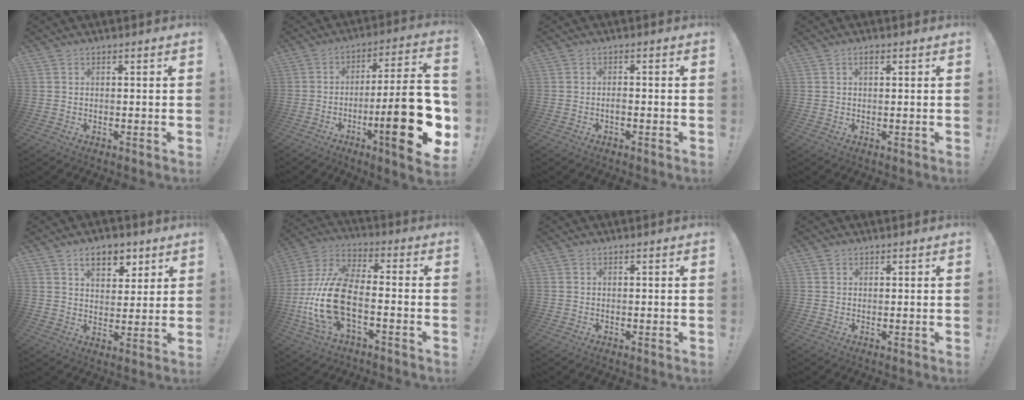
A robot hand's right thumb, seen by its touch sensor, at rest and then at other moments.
{"total": 25.4, "force": [-7.1, 5.7, 23.7], "torque": [-0.361, 0.035, -0.107]}
{"total": 1.4, "force": [-0.8, 0.4, 1.1], "torque": [-0.018, 0.004, -0.015]}
{"total": 1.1, "force": [0.6, 0.5, 0.8], "torque": [-0.009, -0.001, 0.008]}
{"total": 9.5, "force": [5.4, 5.5, 5.5], "torque": [-0.078, -0.020, 0.098]}
{"total": 17.3, "force": [-4.2, 8.5, 14.4], "torque": [-0.305, 0.015, -0.067]}
{"total": 0.0}
{"total": 1.0, "force": [0.6, 0.7, 0.1], "torque": [0.000, 0.000, 0.012]}